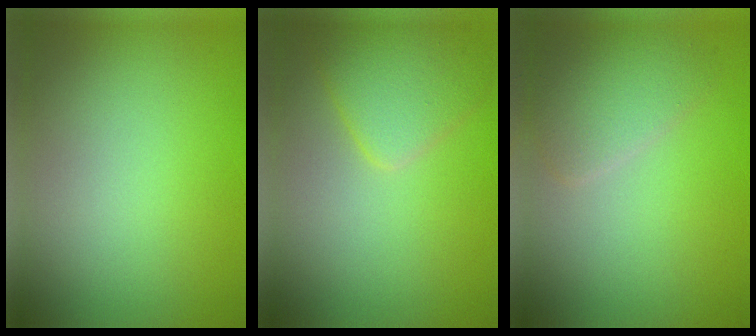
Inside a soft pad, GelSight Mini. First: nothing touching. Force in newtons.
{"total": 3.9, "press": 3.9, "slide": 0.2}
{"total": 3.1, "press": 3.1, "slide": 0.2}